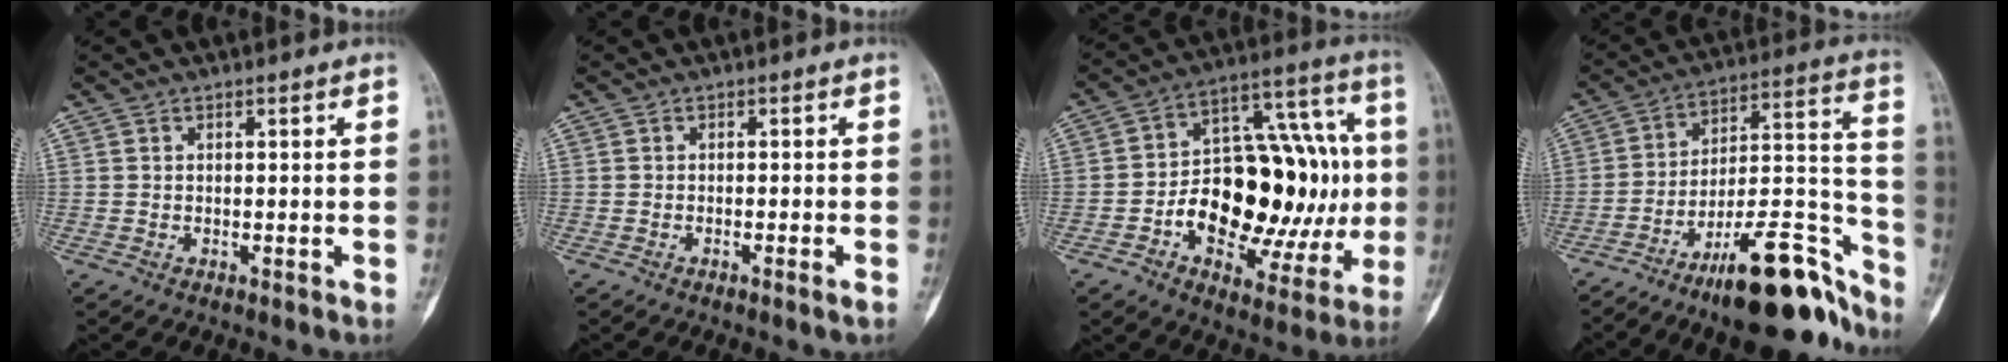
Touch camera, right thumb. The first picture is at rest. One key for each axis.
{"total": 1.4, "fx": -0.9, "fy": -0.1, "fz": 1.1, "tx": -0.024, "ty": -0.001, "tz": -0.013}
{"total": 27.0, "fx": -2.6, "fy": 15.0, "fz": 22.3, "tx": -0.295, "ty": 0.044, "tz": -0.026}
{"total": 21.9, "fx": -15.3, "fy": 6.4, "fz": 14.4, "tx": -0.160, "ty": 0.116, "tz": -0.244}